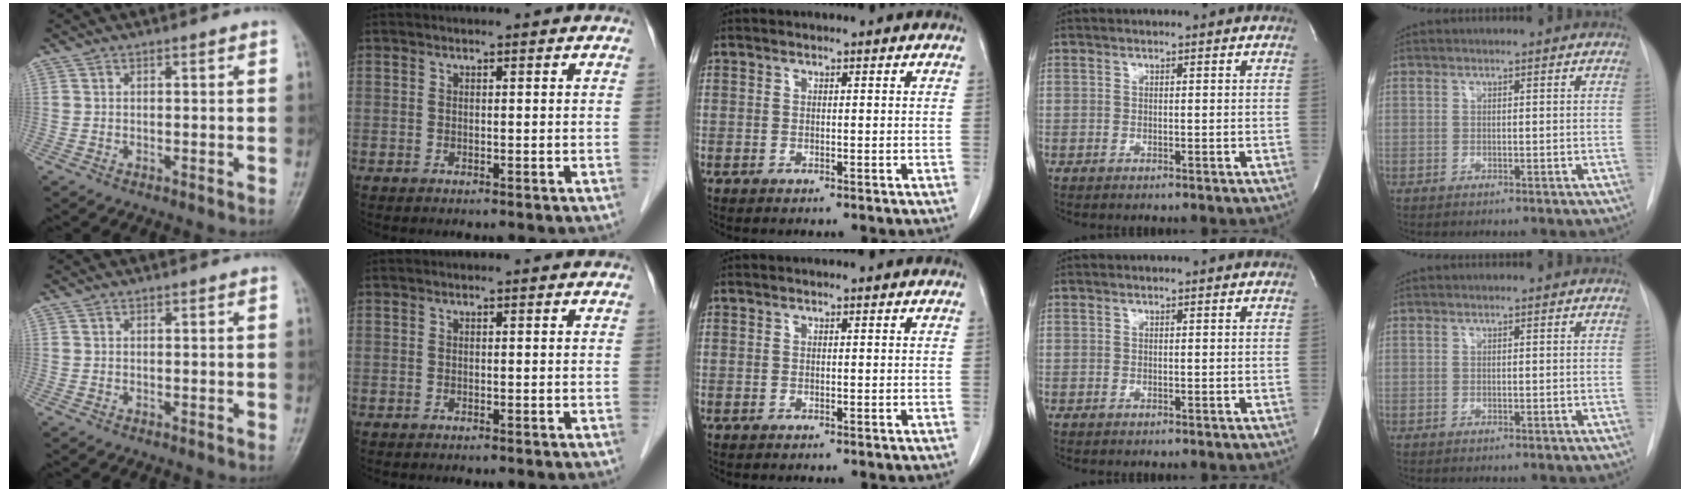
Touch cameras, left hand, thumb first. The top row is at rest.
{}